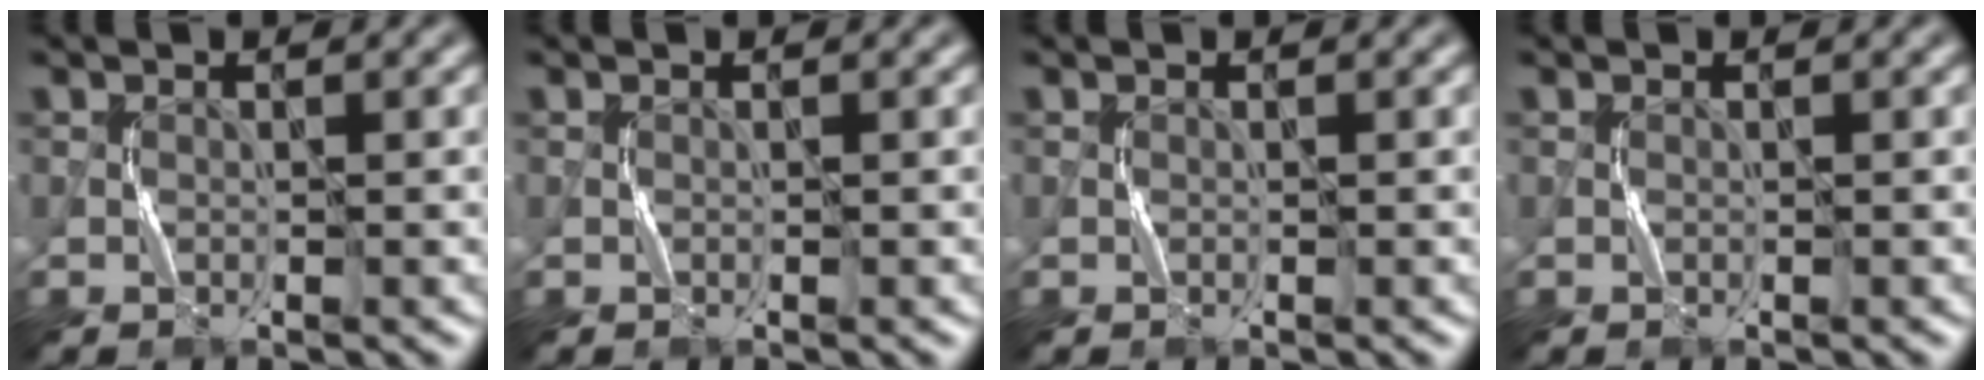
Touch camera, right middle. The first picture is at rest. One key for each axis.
{"total": 0.0}
{"total": 0.0}
{"total": 0.0}